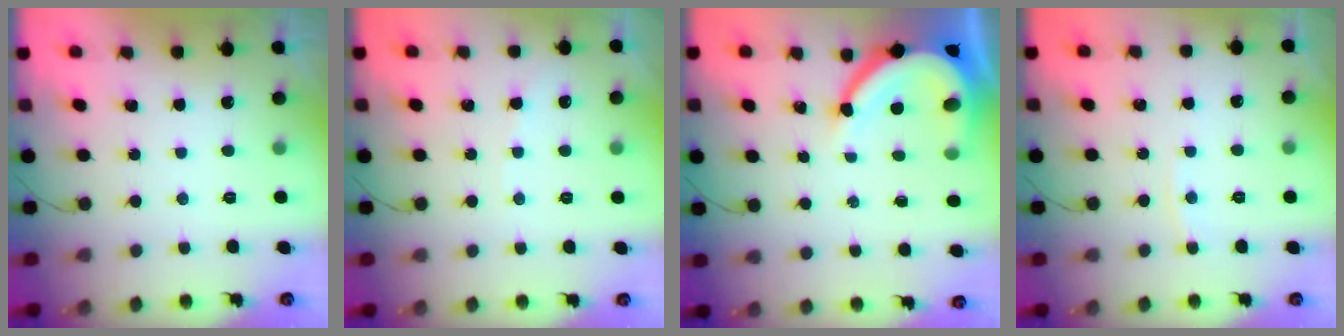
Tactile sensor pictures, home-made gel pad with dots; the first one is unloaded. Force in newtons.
{"total": 2.7, "press": 2.6, "slide": 0.4}
{"total": 11.3, "press": 11.2, "slide": 1.4}
{"total": 2.8, "press": 2.8, "slide": 0.3}